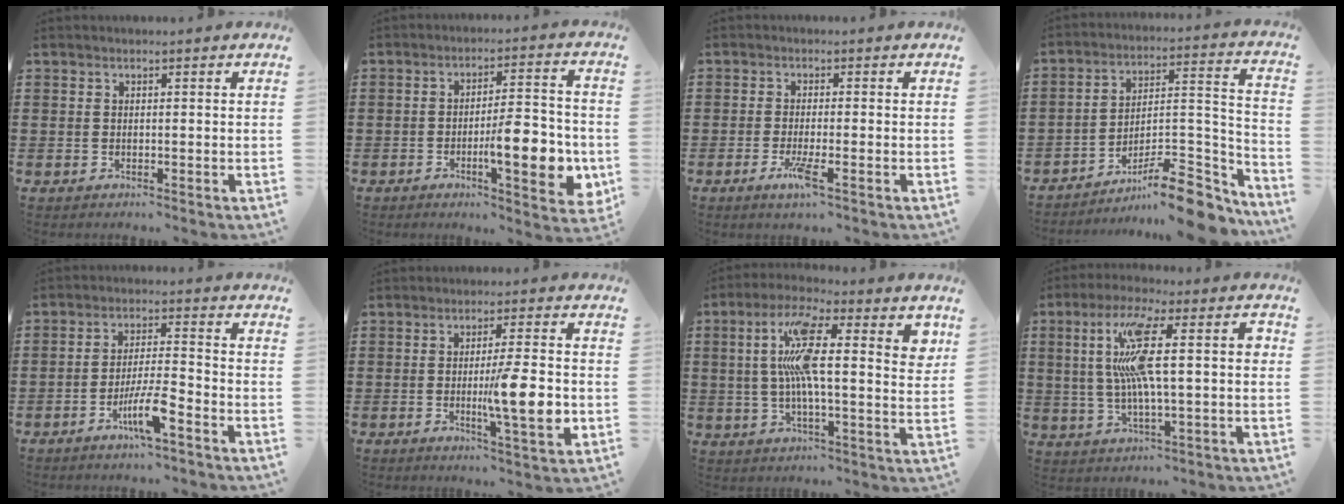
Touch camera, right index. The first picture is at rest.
{"total": 9.7, "force": [-2.8, 2.5, 8.9], "torque": [-0.117, -0.006, -0.046]}
{"total": 3.9, "force": [-1.8, 0.3, 3.5], "torque": [-0.076, -0.018, -0.035]}
{"total": 12.1, "force": [-9.4, 3.0, 7.0], "torque": [-0.092, 0.042, -0.170]}
{"total": 6.8, "force": [-3.7, 0.9, 5.6], "torque": [-0.110, -0.006, -0.069]}
{"total": 10.0, "force": [-1.4, 1.3, 9.8], "torque": [-0.152, -0.016, -0.026]}
{"total": 13.9, "force": [3.0, 3.6, 13.1], "torque": [-0.250, 0.009, 0.043]}
{"total": 12.6, "force": [1.6, 2.7, 12.2], "torque": [-0.244, 0.004, 0.017]}